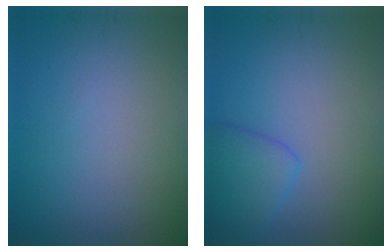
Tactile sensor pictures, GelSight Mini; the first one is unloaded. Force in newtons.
{"total": 2.8, "press": 2.8, "slide": 0.2}